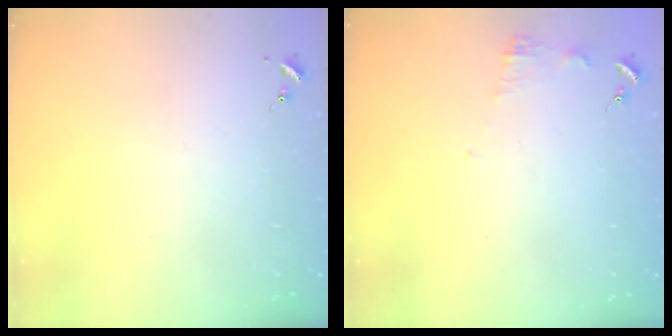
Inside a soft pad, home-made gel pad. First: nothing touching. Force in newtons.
{"total": 6.7, "press": 6.7, "slide": 0.5}